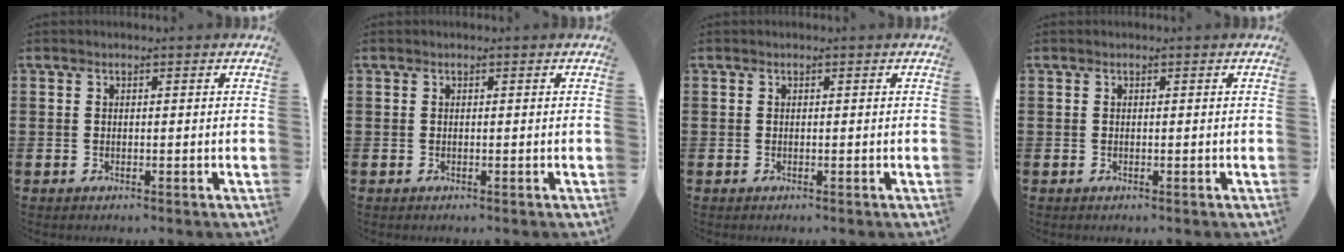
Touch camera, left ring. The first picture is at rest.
{"total": 0.0}
{"total": 0.0}
{"total": 0.0}